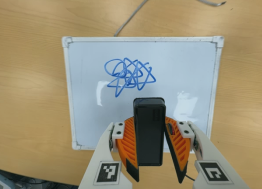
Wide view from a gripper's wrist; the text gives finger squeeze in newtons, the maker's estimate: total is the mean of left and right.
{"total": 6.2, "left": 5.2, "right": 7.2}